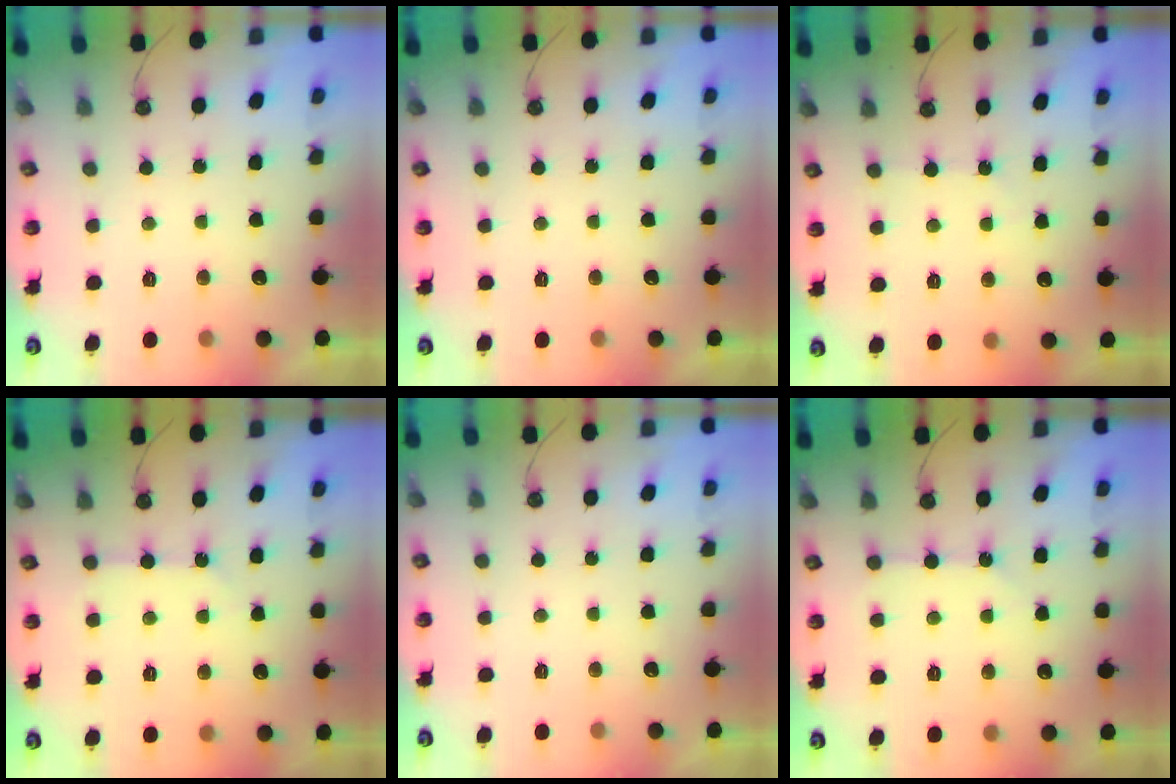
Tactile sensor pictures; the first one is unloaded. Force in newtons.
{"total": 0.0}
{"total": 1.8, "press": 1.8, "slide": 0.3}
{"total": 3.1, "press": 3.1, "slide": 0.5}
{"total": 0.0}
{"total": 2.4, "press": 2.4, "slide": 0.4}